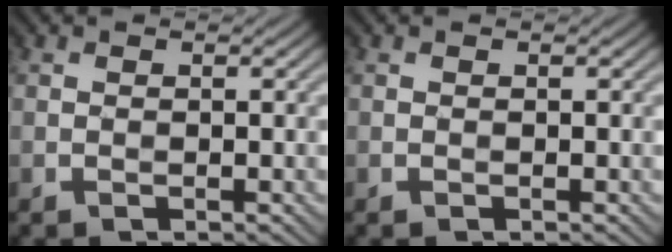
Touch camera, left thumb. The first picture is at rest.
{"total": 0.0}